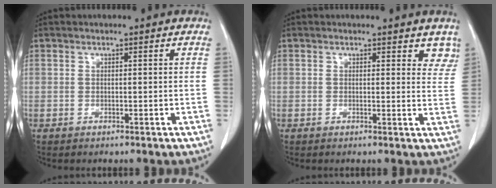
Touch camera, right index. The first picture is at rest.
{"total": 4.5, "force": [3.8, 1.9, 1.5], "torque": [0.004, -0.014, 0.026]}